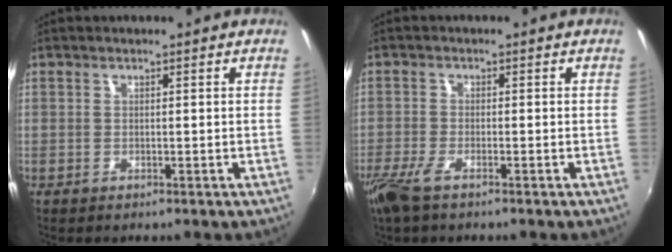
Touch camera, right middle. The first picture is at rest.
{"total": 4.9, "force": [-3.4, 1.2, 3.3], "torque": [-0.084, -0.014, -0.067]}